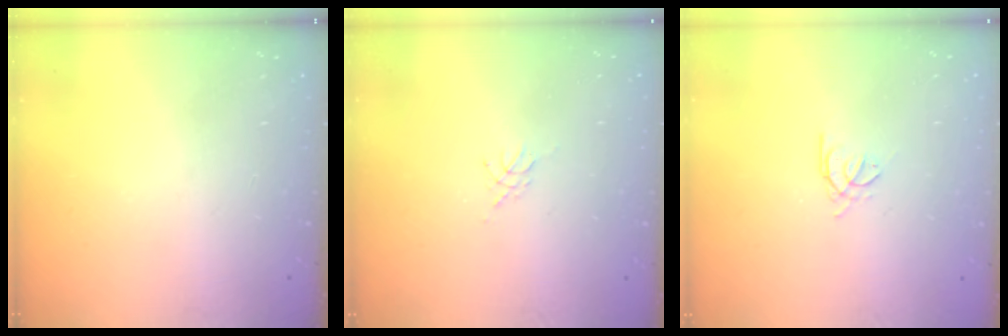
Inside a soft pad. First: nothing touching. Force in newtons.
{"total": 3.2, "press": 3.1, "slide": 0.6}
{"total": 1.4, "press": 1.3, "slide": 0.3}